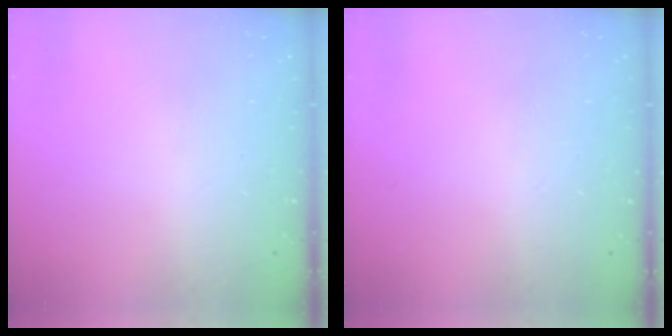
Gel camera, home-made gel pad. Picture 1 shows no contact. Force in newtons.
{"total": 0.0}